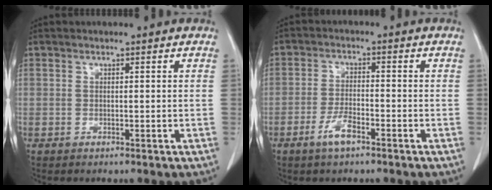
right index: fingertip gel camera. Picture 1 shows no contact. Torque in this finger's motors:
{"motor_torque": [0.08, -0.11, 0.20, 0.02]}